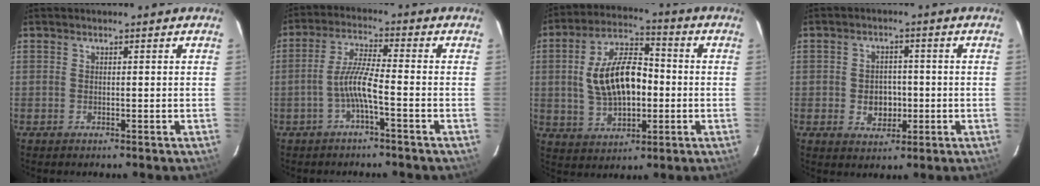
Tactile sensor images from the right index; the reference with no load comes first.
{"total": 5.7, "force": [-2.5, 0.1, 5.1], "torque": [-0.112, 0.009, -0.046]}
{"total": 14.4, "force": [-0.3, 7.7, 12.2], "torque": [-0.235, 0.019, 0.002]}
{"total": 5.2, "force": [-0.9, 4.2, 3.0], "torque": [-0.057, 0.006, -0.006]}